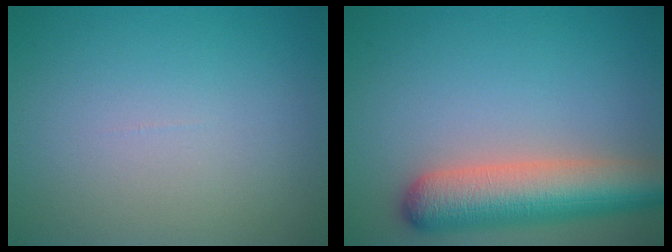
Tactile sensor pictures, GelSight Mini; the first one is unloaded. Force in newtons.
{"total": 7.5, "press": 7.5, "slide": 0.6}